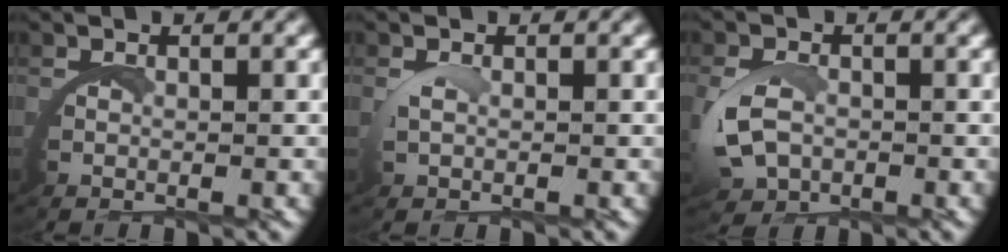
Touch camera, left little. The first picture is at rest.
{"total": 0.7, "force": [0.4, -0.2, 0.5], "torque": [-0.023, -0.003, 0.010]}
{"total": 2.8, "force": [0.0, 2.0, 1.9], "torque": [-0.065, -0.010, 0.005]}